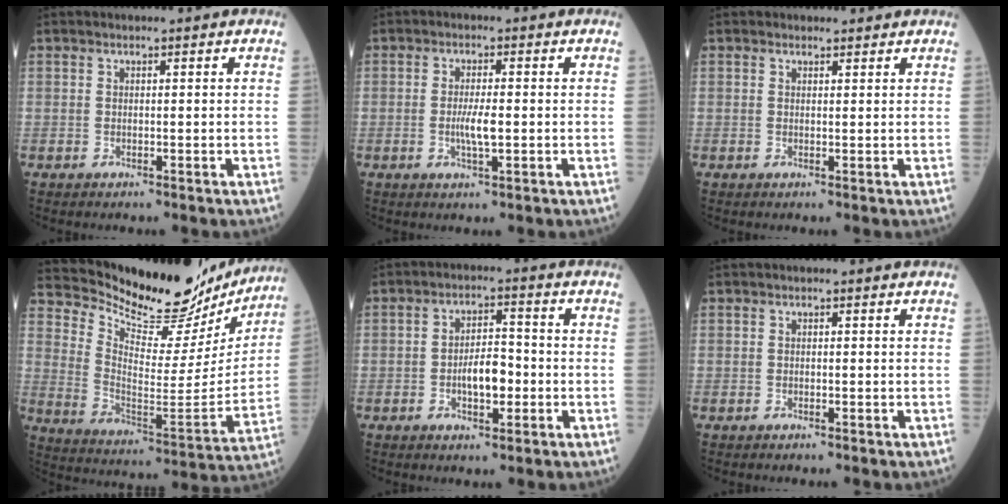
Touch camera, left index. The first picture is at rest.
{"total": 3.1, "force": [-0.6, 0.4, 3.0], "torque": [-0.062, -0.007, -0.013]}
{"total": 1.4, "force": [1.3, 0.6, 0.0], "torque": [-0.002, 0.002, 0.015]}
{"total": 24.2, "force": [22.1, 5.3, 8.2], "torque": [-0.133, -0.057, 0.309]}
{"total": 5.5, "force": [-1.6, 2.2, 4.8], "torque": [-0.084, 0.006, -0.029]}
{"total": 0.0}